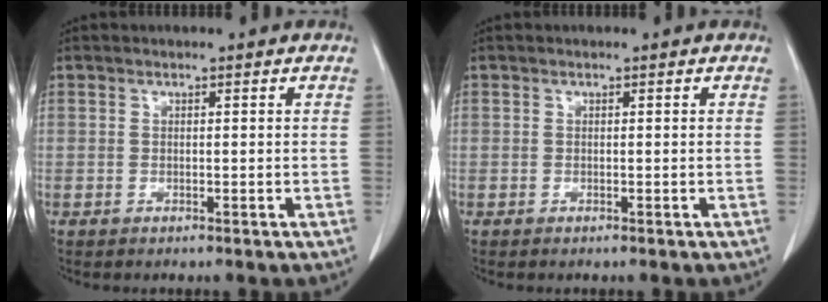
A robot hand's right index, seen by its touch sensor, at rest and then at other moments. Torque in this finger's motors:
{"motor_torque": [0.12, -0.03, -0.01, -0.01]}